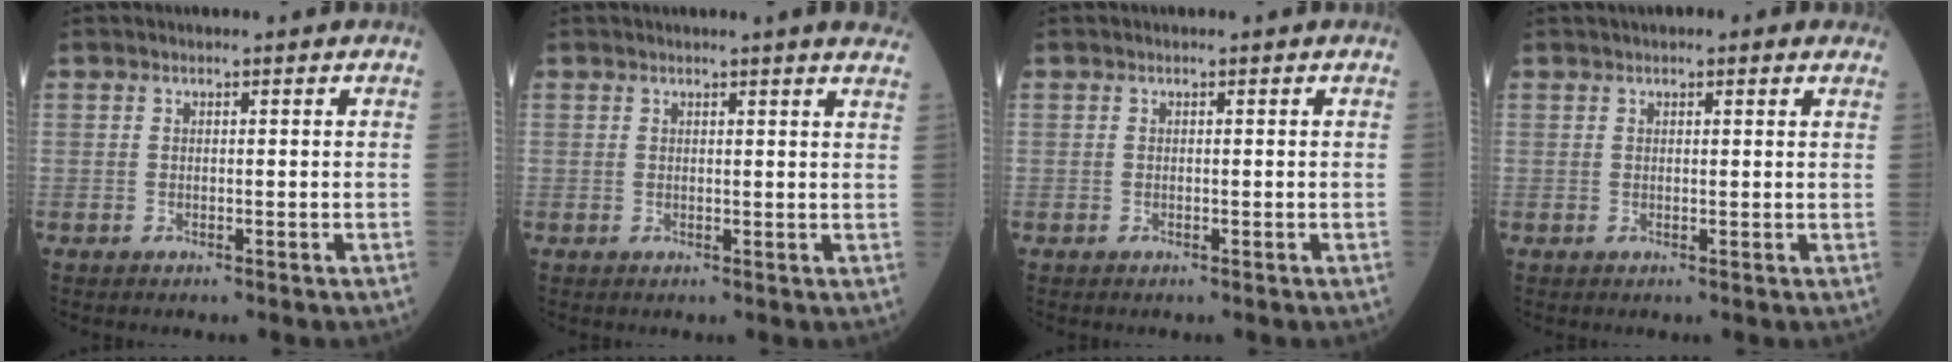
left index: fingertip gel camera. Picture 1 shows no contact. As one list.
[{"total": 6.2, "force": [5.5, -0.3, 2.8], "torque": [-0.029, -0.004, 0.039]}, {"total": 0.0}, {"total": 3.6, "force": [2.7, 0.9, 2.3], "torque": [-0.026, 0.026, 0.032]}]